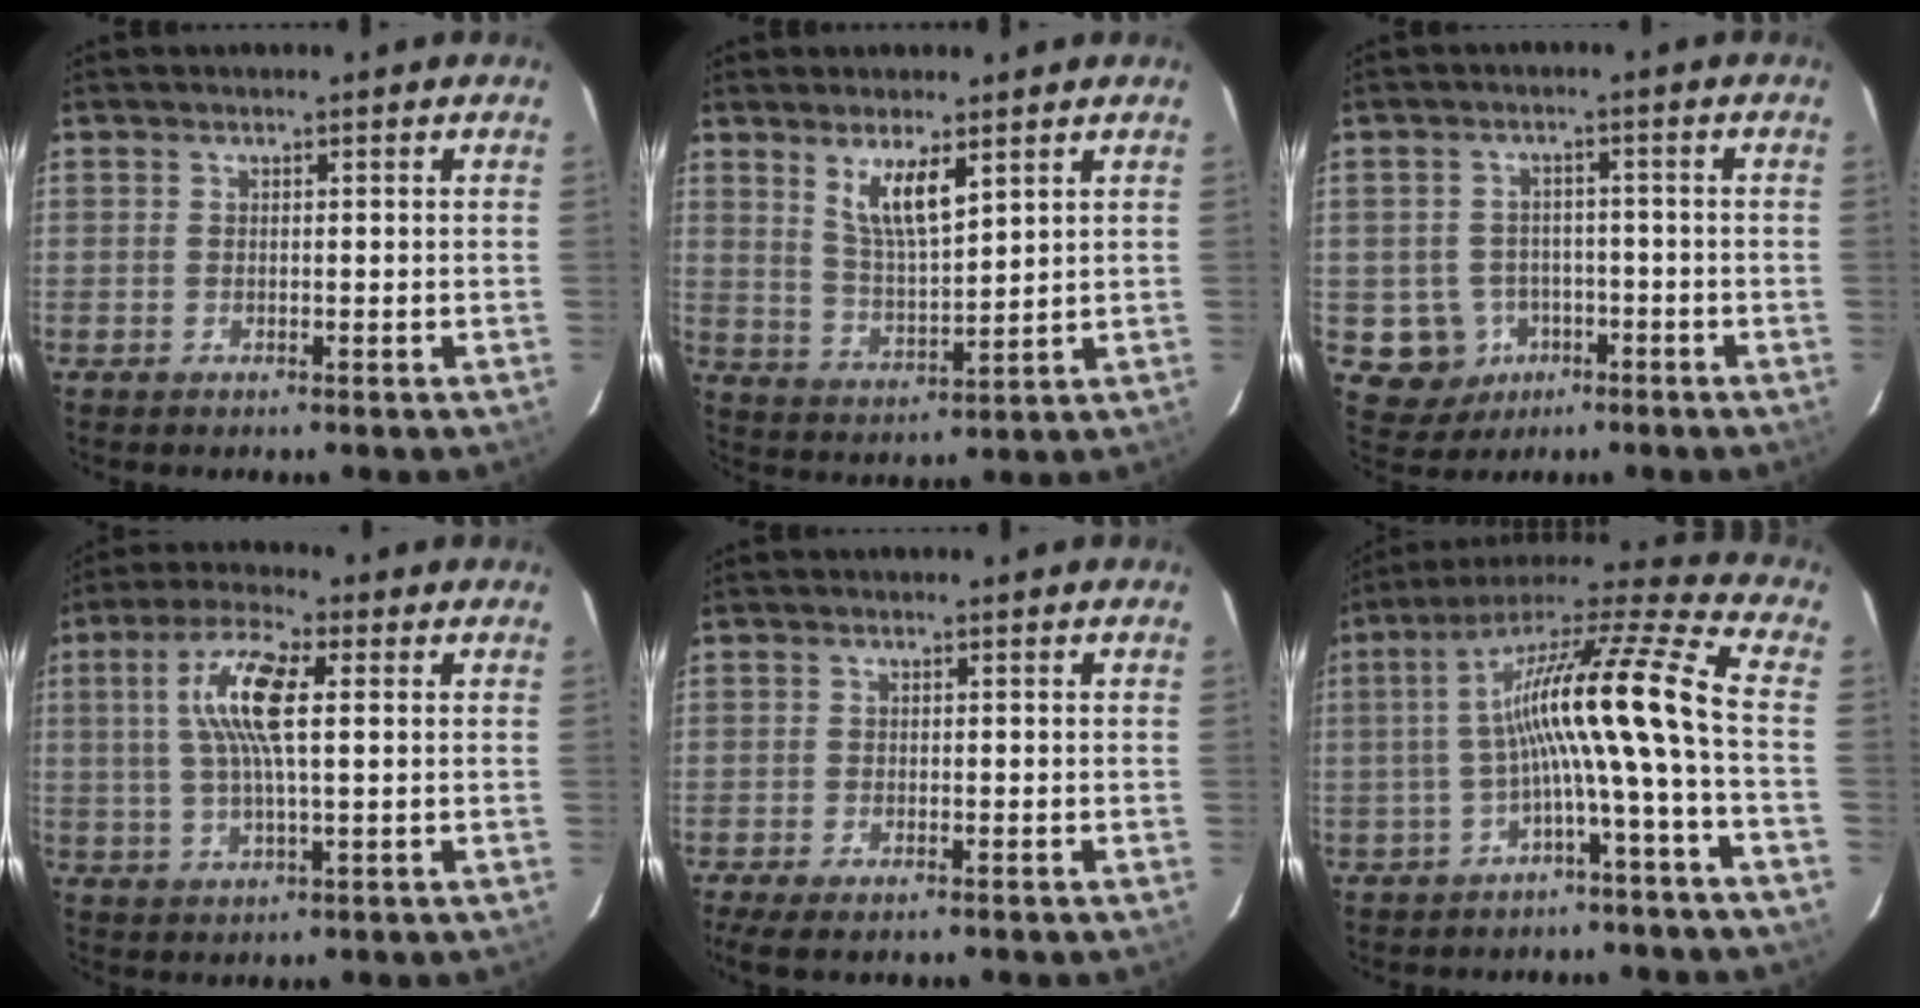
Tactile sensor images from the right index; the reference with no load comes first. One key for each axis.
{"total": 7.8, "fx": 4.4, "fy": 2.0, "fz": 6.2, "tx": -0.114, "ty": -0.008, "tz": 0.092}
{"total": 7.6, "fx": -2.8, "fy": 7.0, "fz": 1.2, "tx": -0.048, "ty": 0.022, "tz": -0.027}
{"total": 10.7, "fx": 2.3, "fy": 2.8, "fz": 10.1, "tx": -0.196, "ty": 0.014, "tz": 0.041}
{"total": 4.6, "fx": -3.2, "fy": 0.9, "fz": 3.1, "tx": -0.071, "ty": -0.020, "tz": -0.055}
{"total": 15.6, "fx": -3.0, "fy": -0.9, "fz": 15.2, "tx": -0.260, "ty": 0.010, "tz": -0.060}